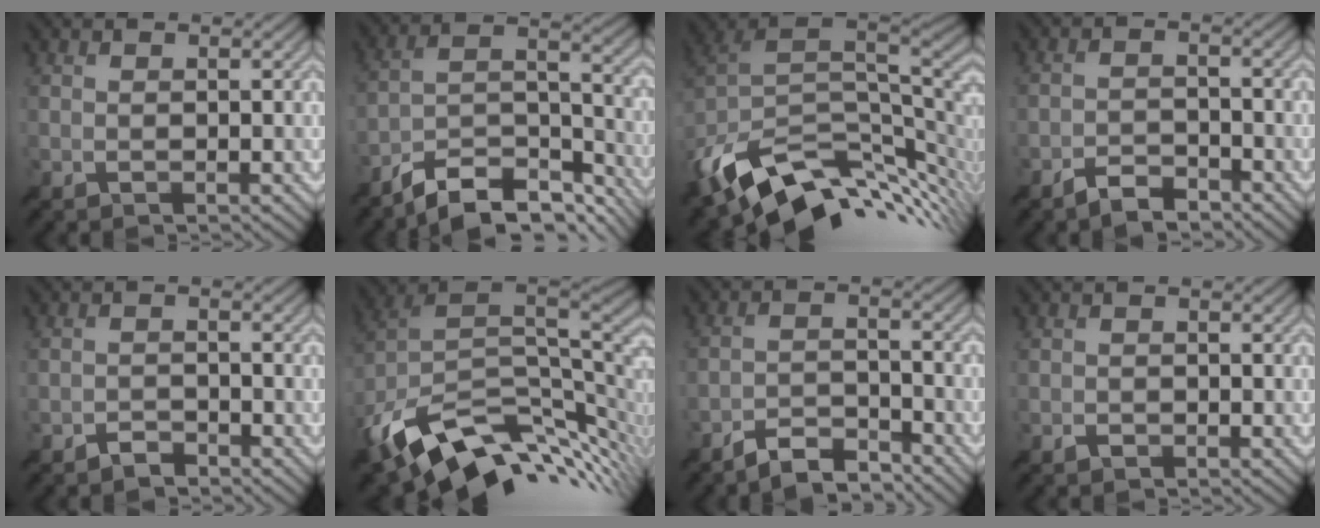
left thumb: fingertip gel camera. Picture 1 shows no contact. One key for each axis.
{"total": 11.6, "fx": -9.5, "fy": 3.3, "fz": 5.8, "tx": -0.099, "ty": 0.001, "tz": -0.177}
{"total": 14.2, "fx": -4.6, "fy": 8.6, "fz": 10.3, "tx": -0.217, "ty": -0.030, "tz": -0.067}
{"total": 3.6, "fx": -3.2, "fy": 1.0, "fz": 1.4, "tx": -0.022, "ty": 0.001, "tz": -0.066}
{"total": 1.8, "fx": -1.7, "fy": 0.6, "fz": 0.3, "tx": 0.002, "ty": 0.002, "tz": -0.036}
{"total": 15.1, "fx": -4.4, "fy": 9.2, "fz": 11.2, "tx": -0.241, "ty": -0.032, "tz": -0.061}
{"total": 5.4, "fx": -4.9, "fy": 1.2, "fz": 1.9, "tx": -0.034, "ty": -0.004, "tz": -0.097}
{"total": 0.8, "fx": -0.7, "fy": 0.4, "fz": 0.0, "tx": 0.007, "ty": -0.003, "tz": -0.013}